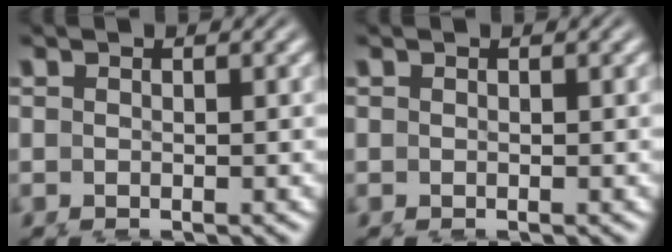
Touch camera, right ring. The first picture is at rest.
{"total": 0.0}